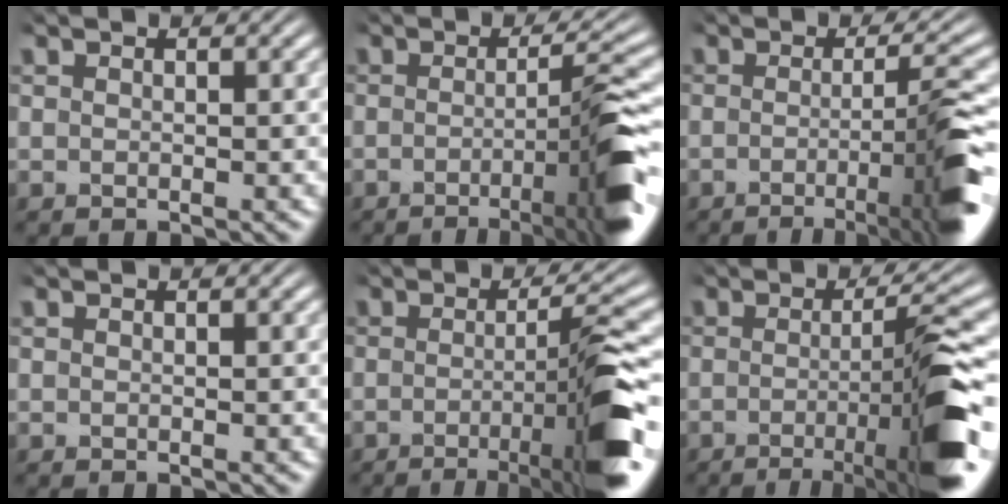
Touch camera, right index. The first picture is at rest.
{"total": 9.4, "force": [-3.3, 1.5, 8.7], "torque": [-0.113, -0.004, -0.051]}
{"total": 9.8, "force": [-3.7, 1.7, 9.0], "torque": [-0.115, -0.007, -0.055]}
{"total": 0.0}
{"total": 10.4, "force": [-3.6, 1.6, 9.7], "torque": [-0.134, -0.007, -0.050]}
{"total": 11.7, "force": [-4.0, 1.9, 10.8], "torque": [-0.150, -0.009, -0.053]}